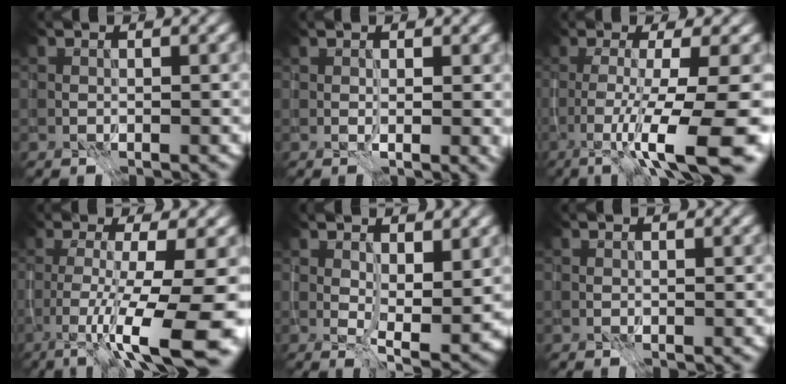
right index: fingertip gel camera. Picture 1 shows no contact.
{"total": 1.8, "force": [0.5, 0.5, 1.7], "torque": [-0.022, 0.000, 0.011]}
{"total": 10.8, "force": [-3.8, 1.9, 9.9], "torque": [-0.137, -0.009, -0.054]}
{"total": 11.9, "force": [-4.1, 2.3, 10.9], "torque": [-0.160, -0.009, -0.054]}
{"total": 5.9, "force": [1.5, 2.1, 5.3], "torque": [-0.084, -0.008, 0.036]}
{"total": 0.0}